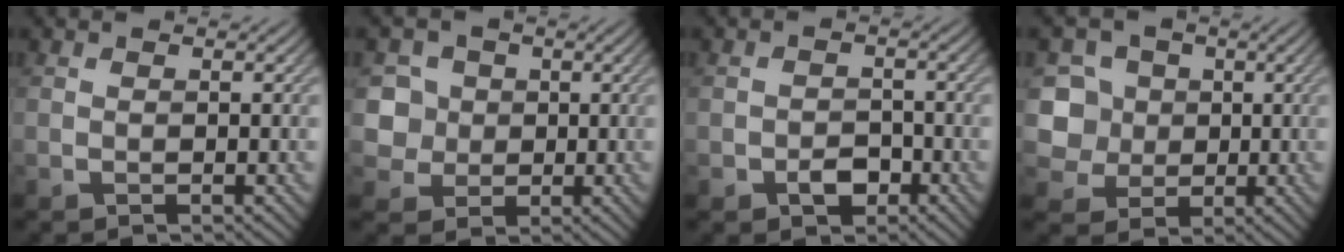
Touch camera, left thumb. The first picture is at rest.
{"total": 5.4, "force": [0.6, 5.2, 1.6], "torque": [-0.048, 0.007, 0.005]}
{"total": 2.9, "force": [-1.7, 2.0, 1.4], "torque": [-0.022, -0.002, -0.031]}
{"total": 7.7, "force": [0.5, 7.1, 2.8], "torque": [-0.099, 0.005, -0.008]}